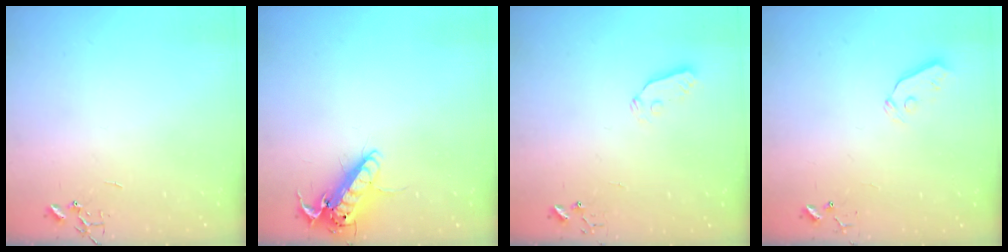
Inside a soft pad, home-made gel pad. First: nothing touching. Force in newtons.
{"total": 13.8, "press": 13.6, "slide": 2.3}
{"total": 3.9, "press": 3.8, "slide": 0.6}
{"total": 4.0, "press": 3.9, "slide": 0.8}